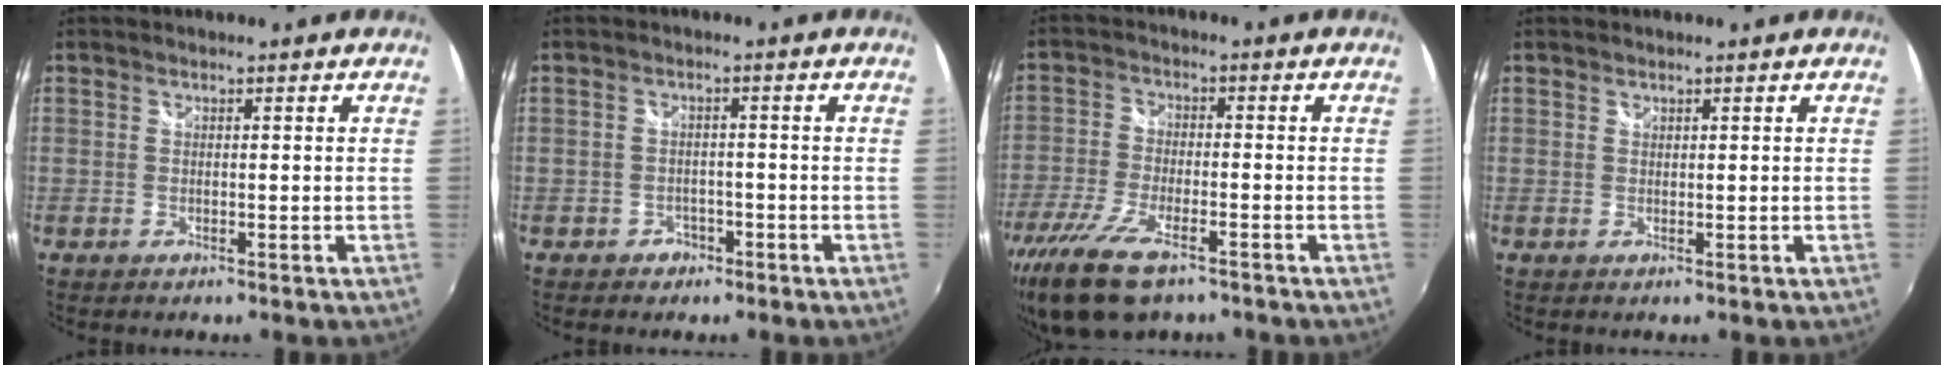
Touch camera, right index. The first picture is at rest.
{"total": 3.1, "force": [-1.9, 2.4, 0.5], "torque": [-0.015, 0.008, -0.026]}
{"total": 12.0, "force": [-8.2, 4.3, 7.7], "torque": [-0.183, -0.034, -0.158]}
{"total": 0.0}